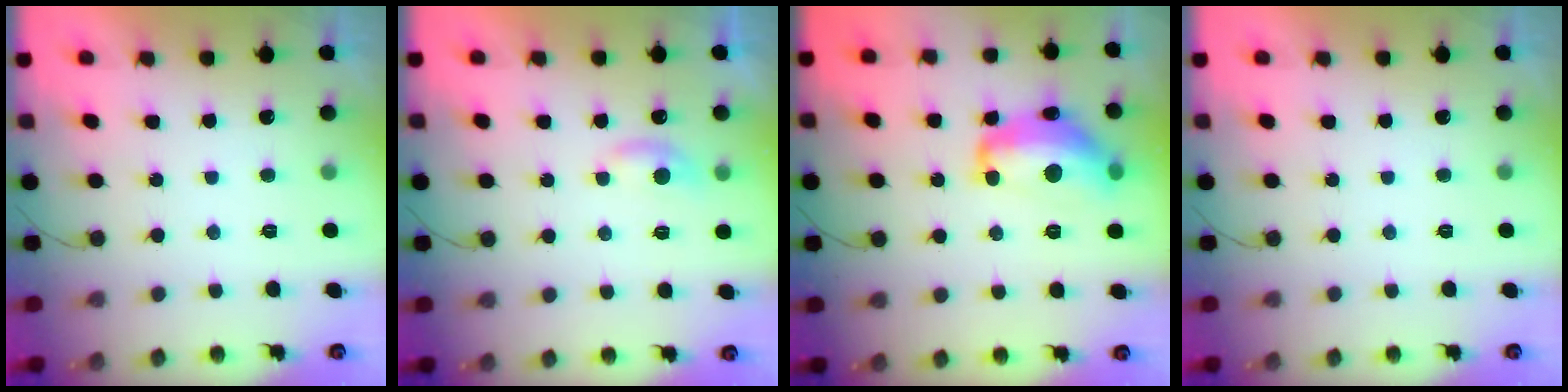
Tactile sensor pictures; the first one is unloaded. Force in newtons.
{"total": 5.6, "press": 5.5, "slide": 0.6}
{"total": 14.9, "press": 14.9, "slide": 1.1}
{"total": 0.0}